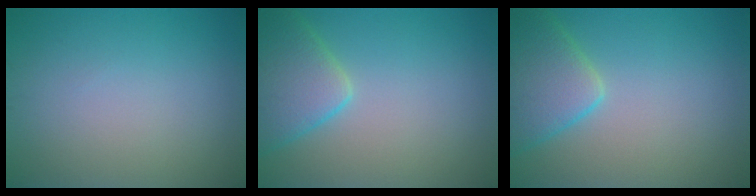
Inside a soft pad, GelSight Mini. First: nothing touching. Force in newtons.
{"total": 5.2, "press": 5.2, "slide": 0.4}
{"total": 5.2, "press": 5.2, "slide": 0.4}